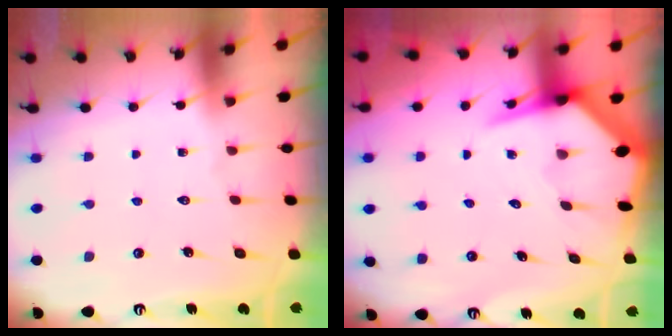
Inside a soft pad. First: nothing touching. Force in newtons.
{"total": 6.7, "press": 6.6, "slide": 0.8}